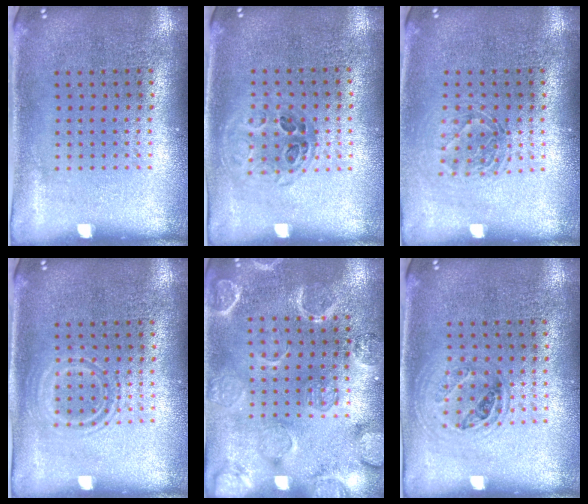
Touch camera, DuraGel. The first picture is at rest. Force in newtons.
{"total": 1.0, "press": 0.9, "slide": 0.4}
{"total": 1.3, "press": 1.1, "slide": 0.6}
{"total": 1.1, "press": 1.0, "slide": 0.5}
{"total": 2.3, "press": 2.3, "slide": 0.4}
{"total": 1.0, "press": 0.9, "slide": 0.3}